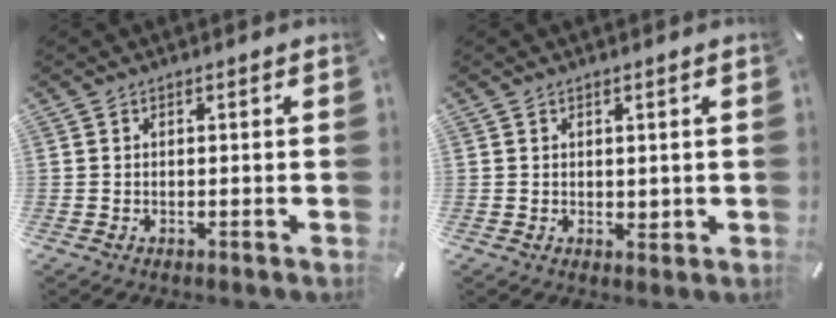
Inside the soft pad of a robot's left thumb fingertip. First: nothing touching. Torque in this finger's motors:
{"motor_torque": [0.00, 0.00, -0.28, -0.26, 0.00]}